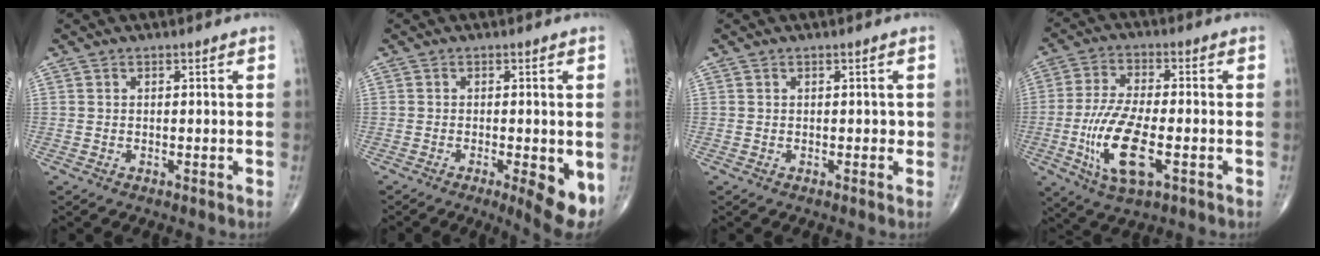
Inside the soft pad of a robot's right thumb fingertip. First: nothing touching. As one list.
[{"total": 7.2, "force": [-2.1, 1.9, 6.6], "torque": [-0.087, -0.016, -0.030]}, {"total": 0.7, "force": [0.0, 0.6, 0.5], "torque": [0.004, 0.003, -0.004]}, {"total": 13.5, "force": [-3.7, 5.1, 11.9], "torque": [-0.245, 0.004, -0.066]}]